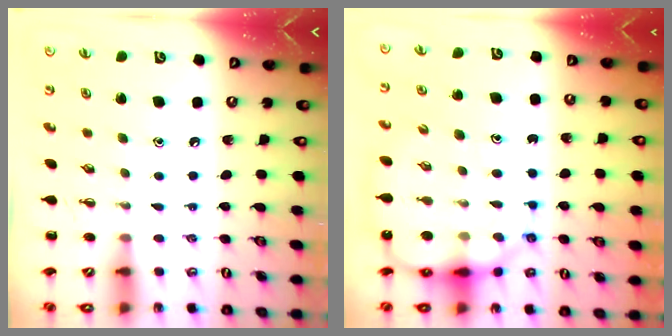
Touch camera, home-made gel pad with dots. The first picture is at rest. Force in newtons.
{"total": 12.8, "press": 12.3, "slide": 3.5}